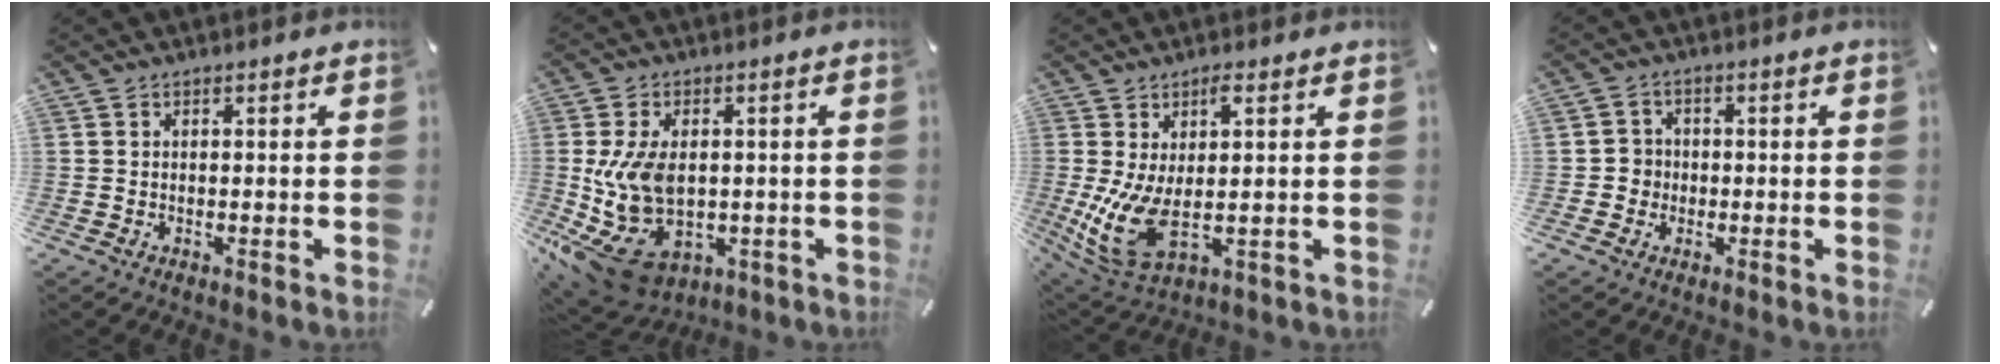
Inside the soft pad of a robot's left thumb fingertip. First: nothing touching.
{"total": 15.9, "force": [-1.2, 11.2, 11.2], "torque": [-0.243, -0.021, -0.010]}
{"total": 12.1, "force": [1.1, 4.4, 11.2], "torque": [-0.248, -0.029, 0.019]}
{"total": 3.6, "force": [-1.0, 3.4, 0.4], "torque": [-0.012, 0.009, -0.018]}